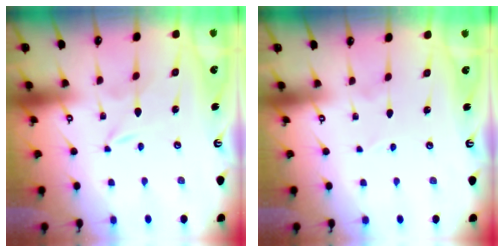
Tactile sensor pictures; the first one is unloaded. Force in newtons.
{"total": 2.5, "press": 2.5, "slide": 0.2}